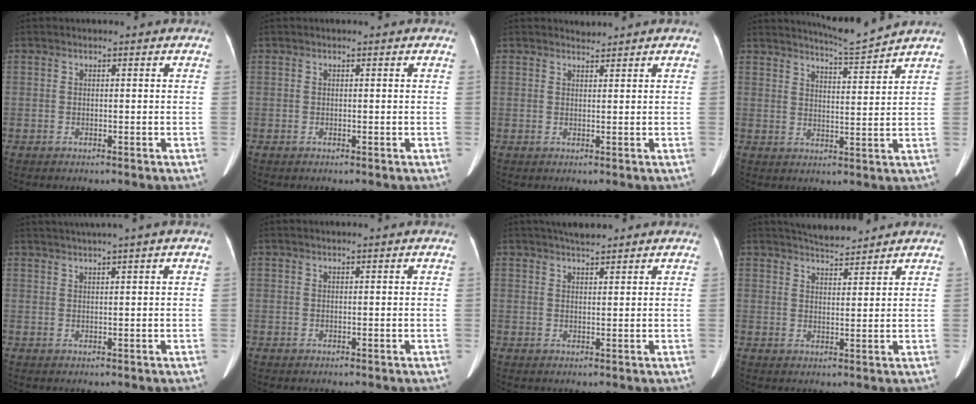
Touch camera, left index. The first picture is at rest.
{"total": 0.0}
{"total": 1.0, "force": [0.9, -0.1, -0.3], "torque": [-0.006, -0.002, 0.017]}
{"total": 5.9, "force": [5.7, -1.6, 0.6], "torque": [-0.025, -0.020, 0.095]}
{"total": 4.2, "force": [3.2, -1.3, 2.5], "torque": [-0.037, 0.018, 0.057]}
{"total": 0.0}
{"total": 3.8, "force": [3.3, 0.8, 1.7], "torque": [-0.025, 0.017, 0.055]}
{"total": 5.2, "force": [5.0, 0.5, 1.2], "torque": [-0.024, 0.012, 0.084]}